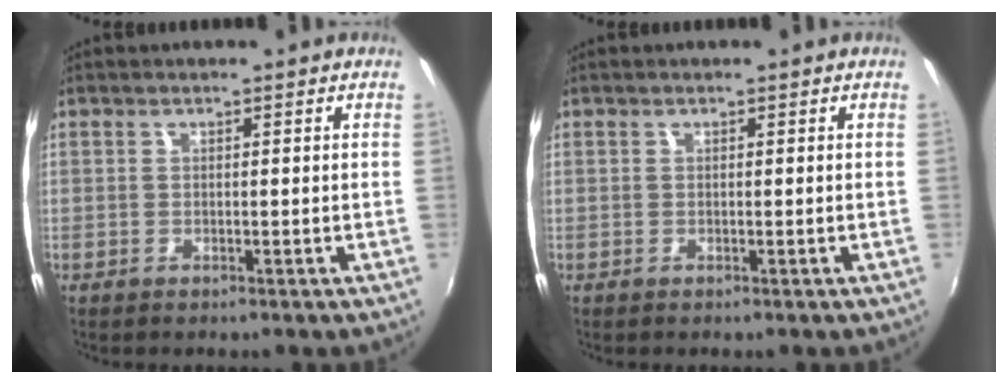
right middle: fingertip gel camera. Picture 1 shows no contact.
{"total": 0.0}